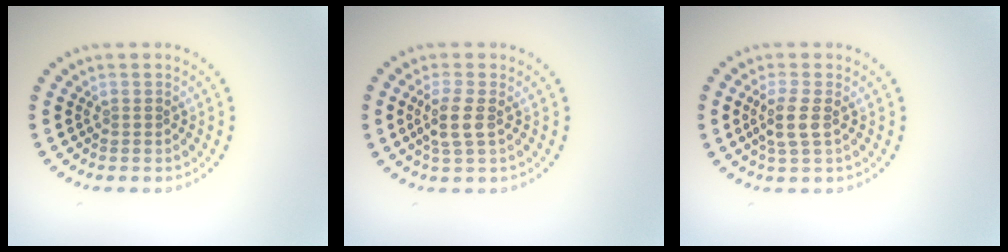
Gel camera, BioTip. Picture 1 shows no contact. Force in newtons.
{"total": 2.3, "press": 2.1, "slide": 1.0}
{"total": 2.3, "press": 2.1, "slide": 1.0}